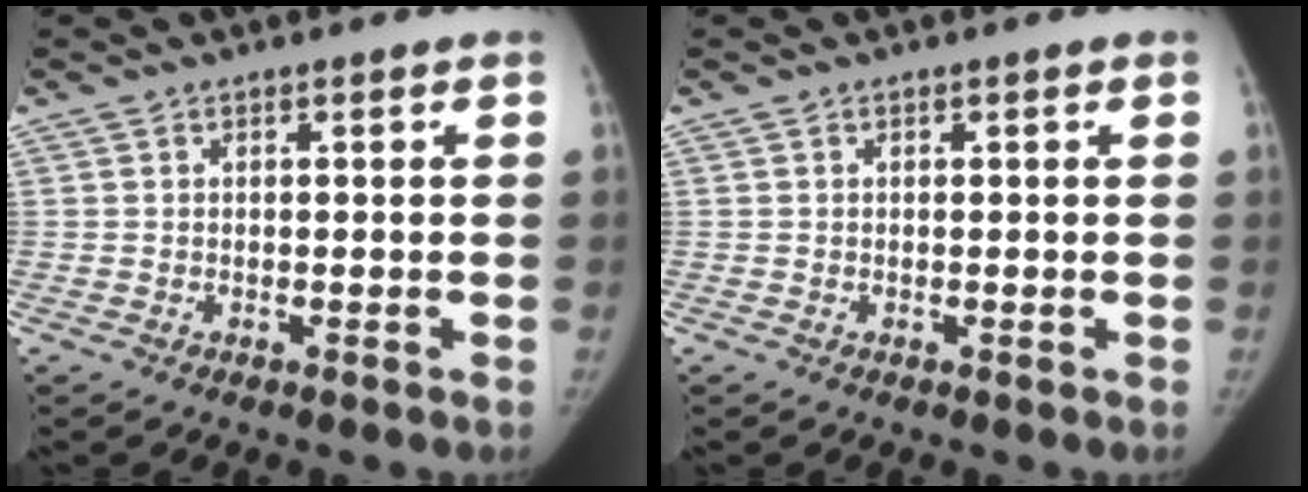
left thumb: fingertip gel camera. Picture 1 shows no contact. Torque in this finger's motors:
{"motor_torque": [-0.19, -0.12, -0.26, 0.10, -0.04]}